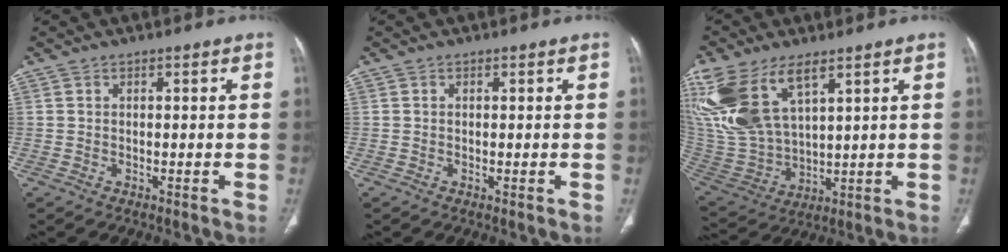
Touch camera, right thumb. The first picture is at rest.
{"total": 0.0}
{"total": 20.2, "force": [10.1, 9.9, 14.4], "torque": [-0.322, -0.029, 0.218]}